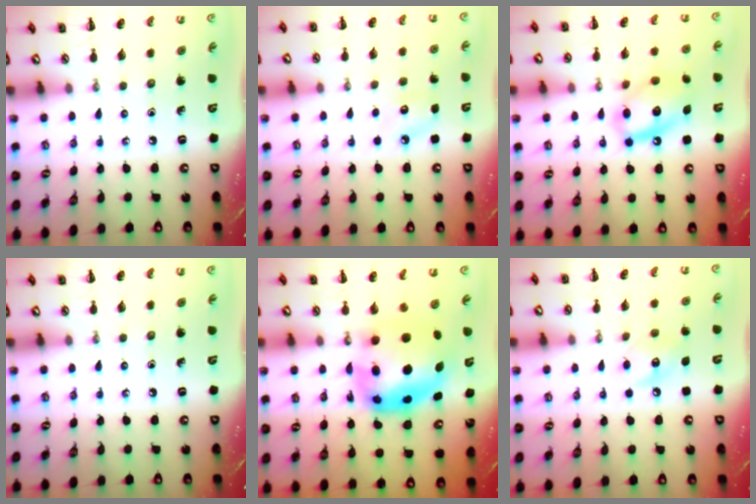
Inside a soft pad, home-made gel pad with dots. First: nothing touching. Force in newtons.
{"total": 7.1, "press": 6.8, "slide": 2.0}
{"total": 13.3, "press": 13.1, "slide": 2.4}
{"total": 0.0}
{"total": 9.0, "press": 8.7, "slide": 2.1}
{"total": 7.3, "press": 7.3, "slide": 0.5}